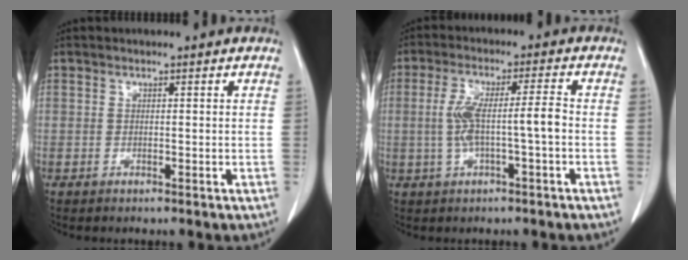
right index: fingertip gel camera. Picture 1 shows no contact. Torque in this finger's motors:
{"motor_torque": [0.51, -0.17, 0.26, 0.08]}